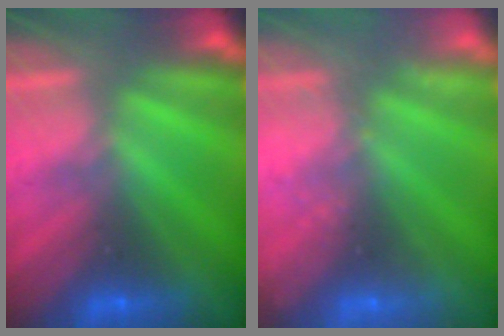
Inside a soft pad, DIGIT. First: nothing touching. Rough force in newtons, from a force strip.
{"total": 2.3}